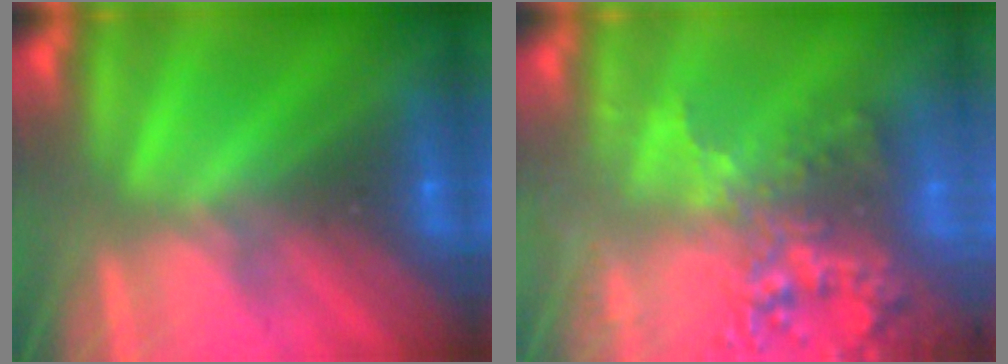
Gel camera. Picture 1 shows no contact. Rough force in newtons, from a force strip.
{"total": 8.3}